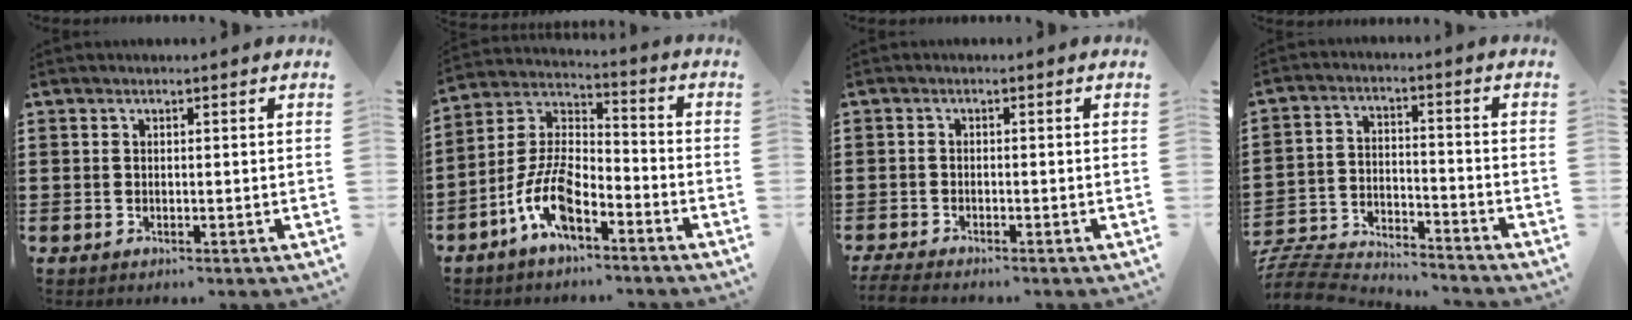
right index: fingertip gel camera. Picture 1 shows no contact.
{"total": 9.6, "force": [-5.6, 3.9, 6.7], "torque": [-0.158, -0.001, -0.111]}
{"total": 1.9, "force": [-1.8, -0.1, 0.4], "torque": [-0.014, -0.005, -0.040]}
{"total": 7.1, "force": [-7.0, 0.6, 0.9], "torque": [-0.034, 0.003, -0.146]}